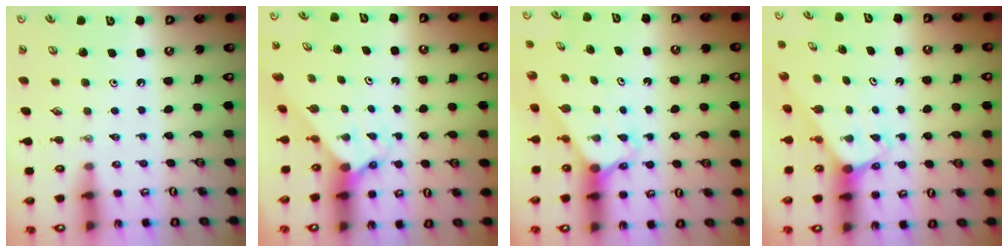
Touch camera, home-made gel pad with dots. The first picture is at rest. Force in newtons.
{"total": 1.8, "press": 1.8, "slide": 0.1}
{"total": 2.4, "press": 2.4, "slide": 0.2}
{"total": 2.0, "press": 2.0, "slide": 0.1}